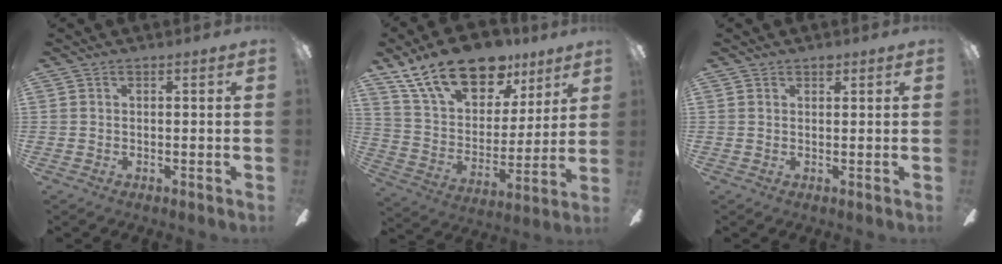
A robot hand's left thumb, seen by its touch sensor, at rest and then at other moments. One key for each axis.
{"total": 21.7, "fx": 14.5, "fy": 11.3, "fz": 11.5, "tx": -0.198, "ty": -0.080, "tz": 0.261}
{"total": 1.3, "fx": 1.0, "fy": 0.7, "fz": 0.5, "tx": -0.002, "ty": -0.002, "tz": 0.016}